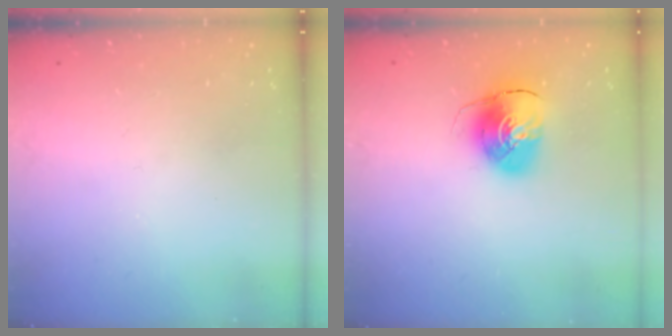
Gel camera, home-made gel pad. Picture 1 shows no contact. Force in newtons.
{"total": 10.1, "press": 10.1, "slide": 0.7}